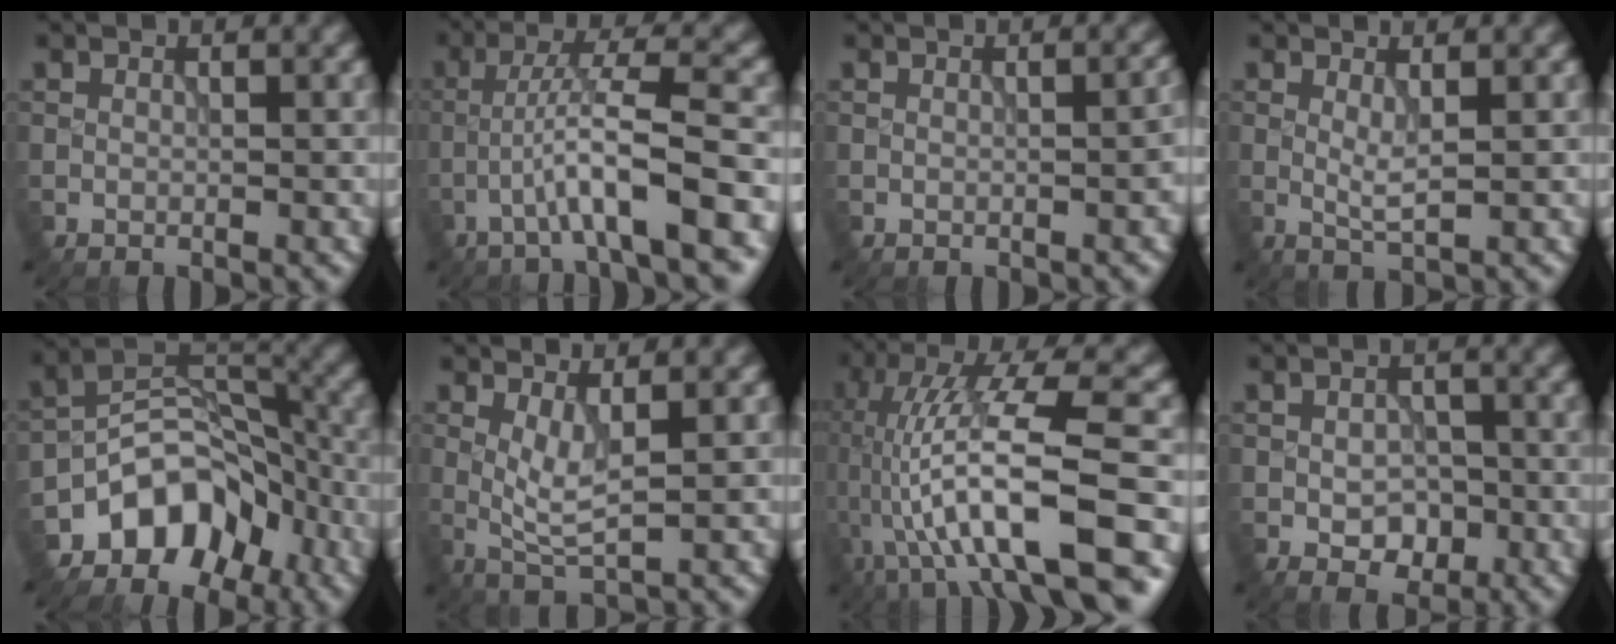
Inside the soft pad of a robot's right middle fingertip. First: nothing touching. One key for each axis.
{"total": 7.3, "fx": -3.0, "fy": 0.7, "fz": 6.6, "tx": -0.110, "ty": 0.020, "tz": -0.055}
{"total": 2.1, "fx": -0.3, "fy": 0.8, "fz": 1.9, "tx": -0.018, "ty": -0.003, "tz": 0.006}
{"total": 1.7, "fx": 0.4, "fy": 0.3, "fz": 1.6, "tx": -0.034, "ty": -0.006, "tz": 0.010}
{"total": 7.2, "fx": -4.7, "fy": 4.6, "fz": 3.0, "tx": -0.016, "ty": 0.007, "tz": -0.088}
{"total": 2.8, "fx": 0.7, "fy": 0.6, "fz": 2.6, "tx": -0.054, "ty": -0.010, "tz": 0.019}
{"total": 14.0, "fx": -2.7, "fy": 3.8, "fz": 13.2, "tx": -0.225, "ty": 0.024, "tz": -0.039}
{"total": 3.3, "fx": -0.9, "fy": 2.4, "fz": 2.2, "tx": -0.033, "ty": -0.006, "tz": -0.013}